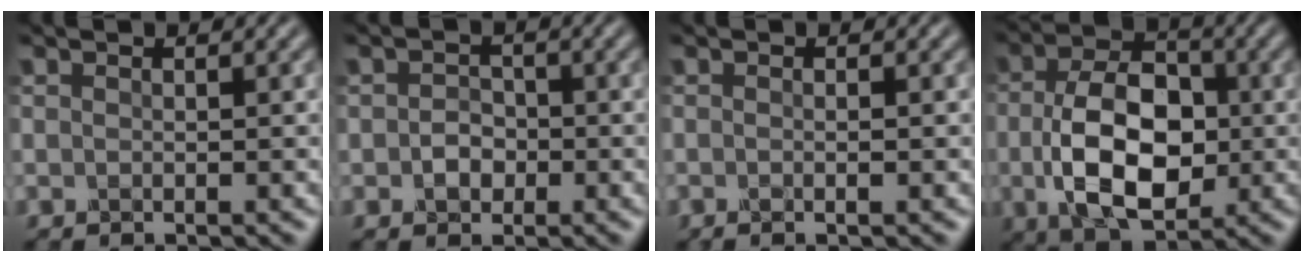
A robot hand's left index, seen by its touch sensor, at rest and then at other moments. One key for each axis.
{"total": 1.5, "fx": -0.4, "fy": 1.3, "fz": 0.6, "tx": -0.010, "ty": 0.006, "tz": -0.010}
{"total": 1.3, "fx": -0.2, "fy": 0.5, "fz": 1.2, "tx": -0.001, "ty": 0.002, "tz": -0.012}
{"total": 9.1, "fx": -1.0, "fy": 5.6, "fz": 7.1, "tx": -0.145, "ty": 0.001, "tz": -0.018}